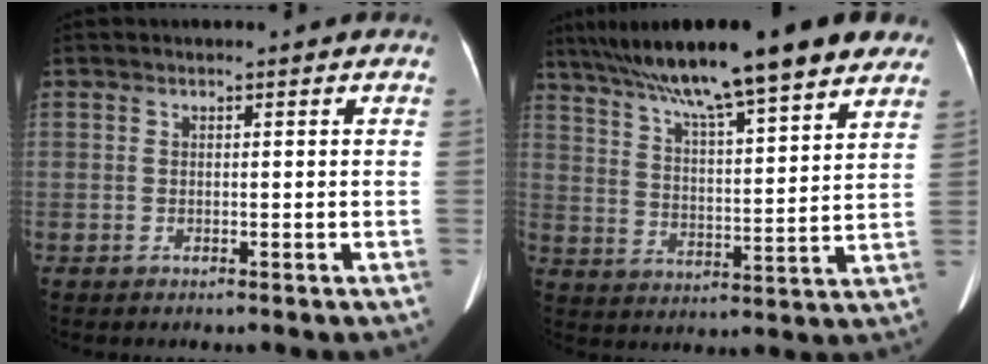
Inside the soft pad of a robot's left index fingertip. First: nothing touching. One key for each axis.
{"total": 21.7, "fx": 16.6, "fy": 2.3, "fz": 13.8, "tx": -0.230, "ty": 0.033, "tz": 0.248}